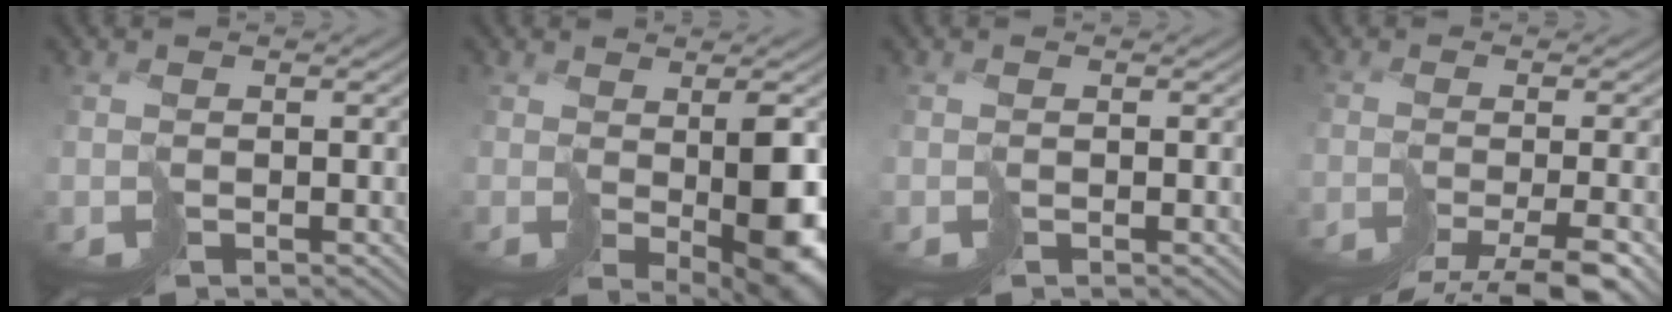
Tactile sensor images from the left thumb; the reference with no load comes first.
{"total": 7.8, "force": [0.4, 3.3, 7.0], "torque": [-0.111, -0.024, 0.030]}
{"total": 0.0}
{"total": 8.8, "force": [-7.0, 1.1, 5.3], "torque": [-0.068, -0.011, -0.081]}